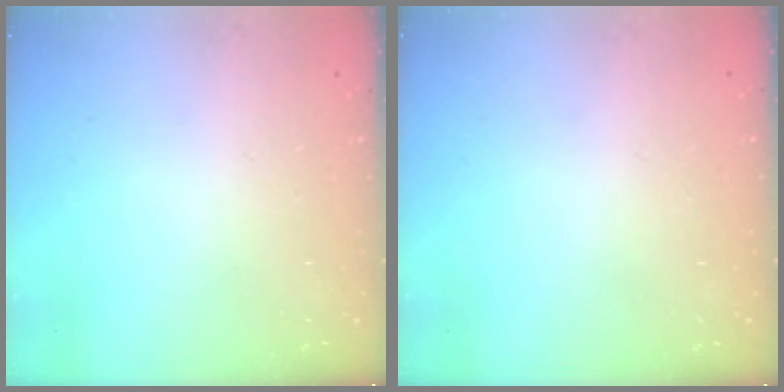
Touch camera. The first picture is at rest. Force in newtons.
{"total": 0.0}